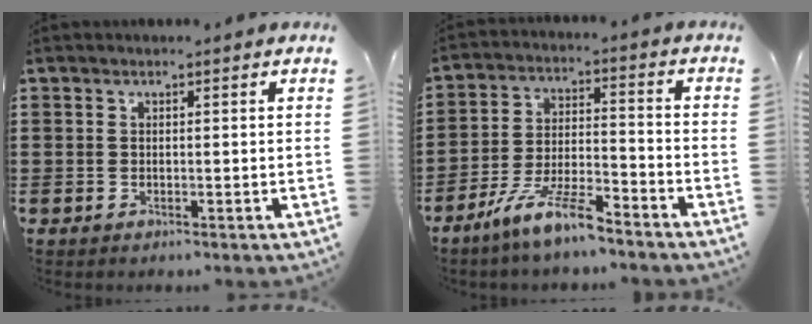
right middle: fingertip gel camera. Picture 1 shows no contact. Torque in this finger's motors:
{"motor_torque": [2.14, 0.00, 0.27, 0.21]}